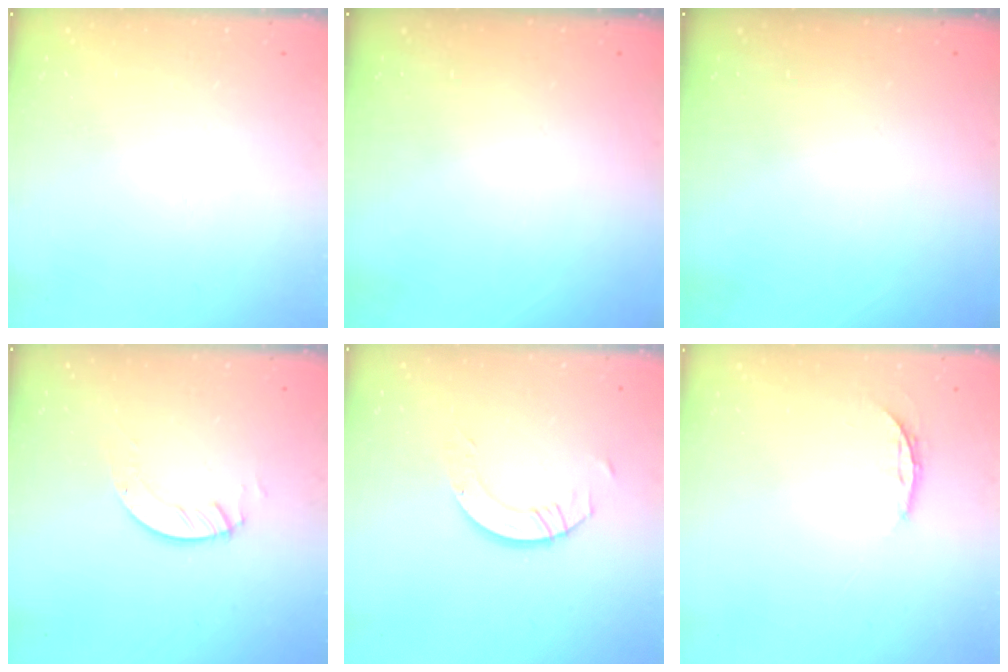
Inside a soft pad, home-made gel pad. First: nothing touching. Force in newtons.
{"total": 0.0}
{"total": 0.0}
{"total": 3.8, "press": 3.8, "slide": 0.4}
{"total": 6.0, "press": 6.0, "slide": 0.4}
{"total": 3.8, "press": 3.8, "slide": 0.3}